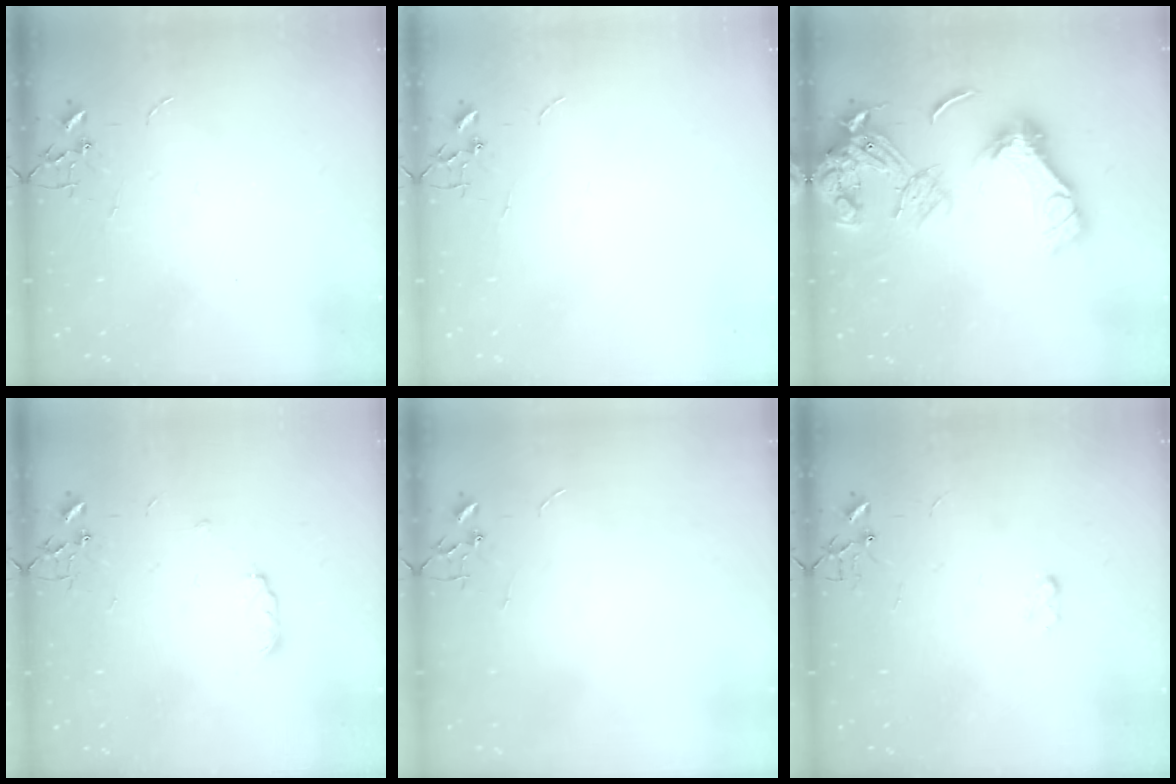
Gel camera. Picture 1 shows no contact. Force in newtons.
{"total": 0.0}
{"total": 18.5, "press": 18.4, "slide": 1.8}
{"total": 5.0, "press": 4.9, "slide": 0.6}
{"total": 0.0}
{"total": 3.2, "press": 3.2, "slide": 0.4}